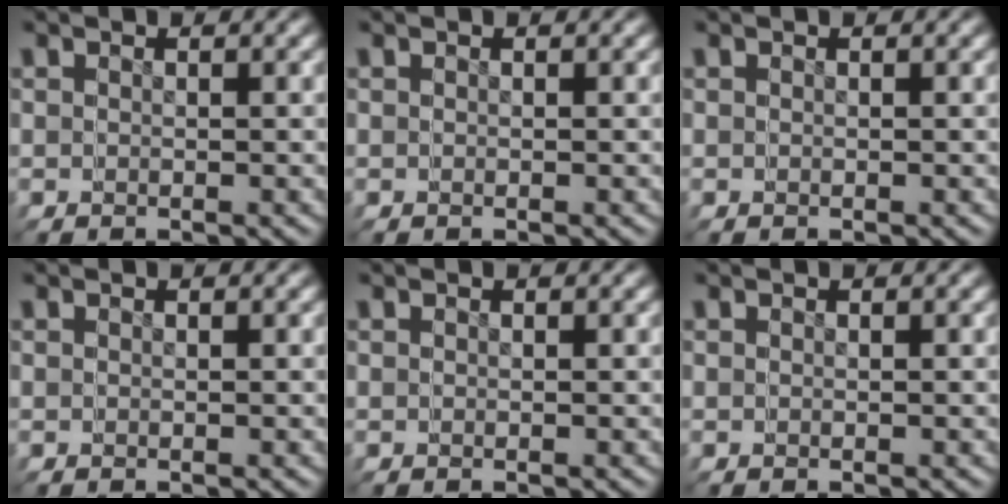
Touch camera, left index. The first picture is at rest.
{"total": 0.0}
{"total": 0.0}
{"total": 0.0}
{"total": 0.0}
{"total": 0.0}